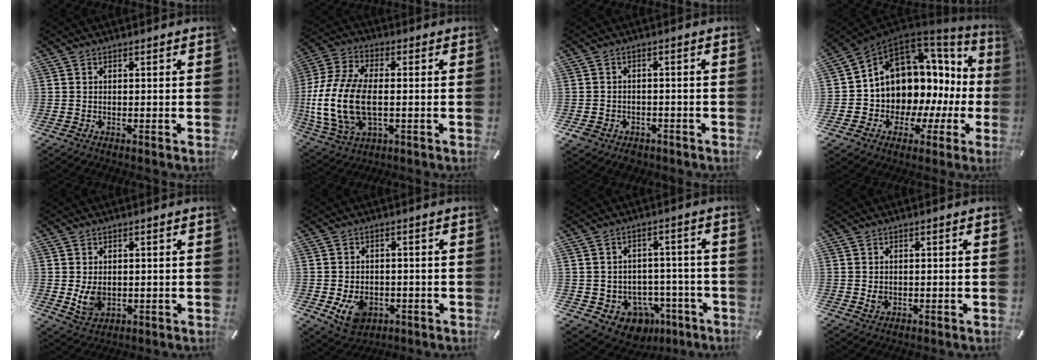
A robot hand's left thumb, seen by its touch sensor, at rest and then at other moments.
{"total": 16.0, "force": [-1.6, 9.3, 13.0], "torque": [-0.291, -0.007, -0.029]}
{"total": 3.3, "force": [-2.1, 2.5, 0.8], "torque": [-0.017, 0.008, -0.041]}
{"total": 12.4, "force": [3.4, 10.6, 5.6], "torque": [-0.089, -0.059, 0.073]}
{"total": 5.0, "force": [0.4, 3.9, 3.1], "torque": [-0.059, -0.009, 0.006]}
{"total": 7.1, "force": [-1.9, 5.7, 3.8], "torque": [-0.061, 0.003, -0.034]}
{"total": 8.1, "force": [-3.7, 6.8, 2.3], "torque": [-0.024, 0.022, -0.053]}
{"total": 1.3, "force": [0.2, 1.1, 0.6], "torque": [-0.004, 0.001, 0.001]}